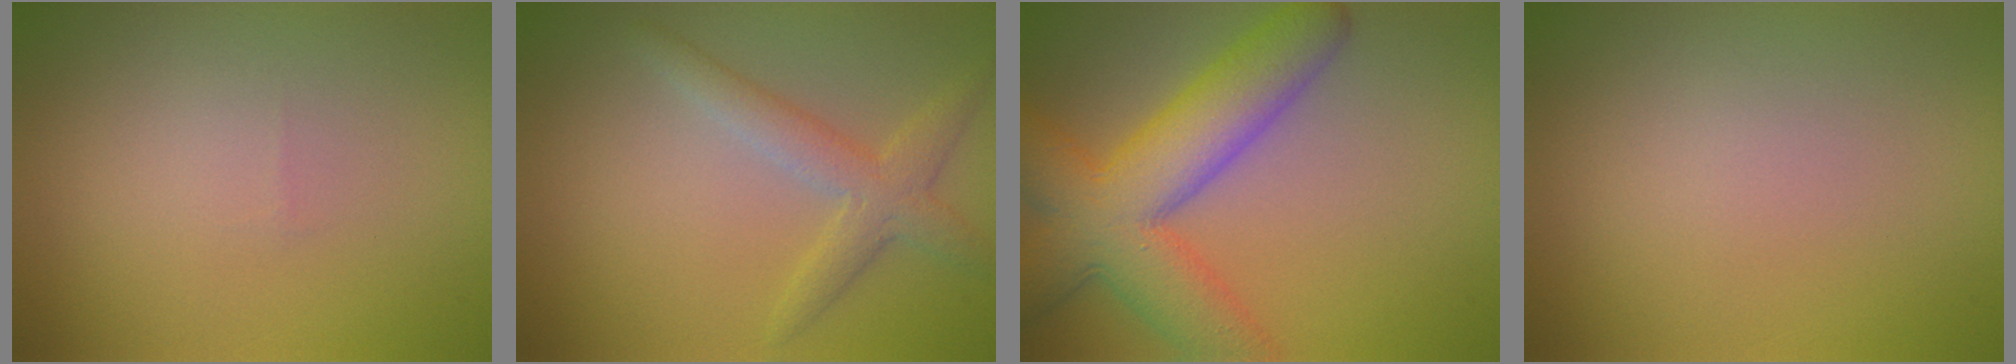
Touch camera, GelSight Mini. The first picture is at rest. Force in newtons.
{"total": 3.0, "press": 3.0, "slide": 0.1}
{"total": 9.0, "press": 9.0, "slide": 0.3}
{"total": 0.0}